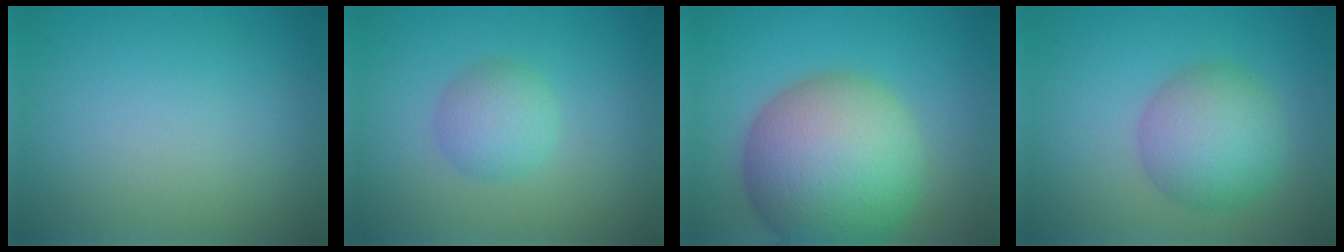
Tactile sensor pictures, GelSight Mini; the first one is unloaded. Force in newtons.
{"total": 2.7, "press": 2.7, "slide": 0.0}
{"total": 12.6, "press": 12.6, "slide": 0.5}
{"total": 5.7, "press": 5.7, "slide": 0.1}